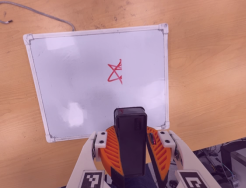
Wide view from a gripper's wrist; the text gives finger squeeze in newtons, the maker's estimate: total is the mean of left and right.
{"total": 11.1, "left": 11.3, "right": 11.0}